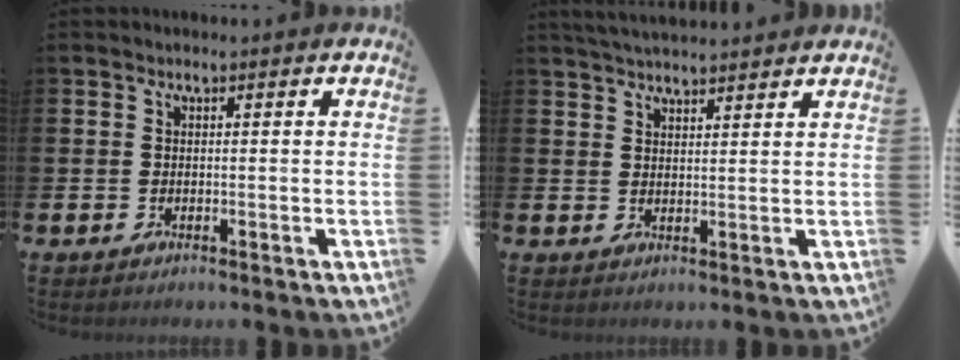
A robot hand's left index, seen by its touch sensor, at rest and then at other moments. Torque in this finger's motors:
{"motor_torque": [-0.01, -0.61, 0.56, 0.04]}